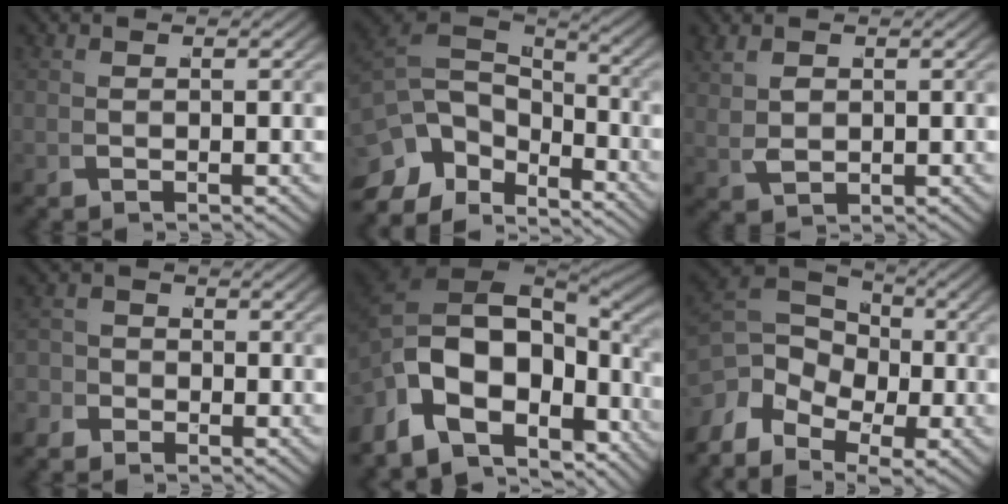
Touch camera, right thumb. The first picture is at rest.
{"total": 10.2, "force": [-1.3, 6.6, 7.7], "torque": [-0.157, -0.020, -0.012]}
{"total": 2.1, "force": [0.8, 1.1, 1.6], "torque": [-0.031, -0.003, 0.025]}
{"total": 2.5, "force": [-1.6, 1.9, 0.3], "torque": [0.011, 0.001, -0.036]}
{"total": 17.7, "force": [-1.4, 11.4, 13.5], "torque": [-0.260, -0.030, -0.008]}
{"total": 6.9, "force": [0.5, 4.4, 5.3], "torque": [-0.090, 0.004, 0.000]}